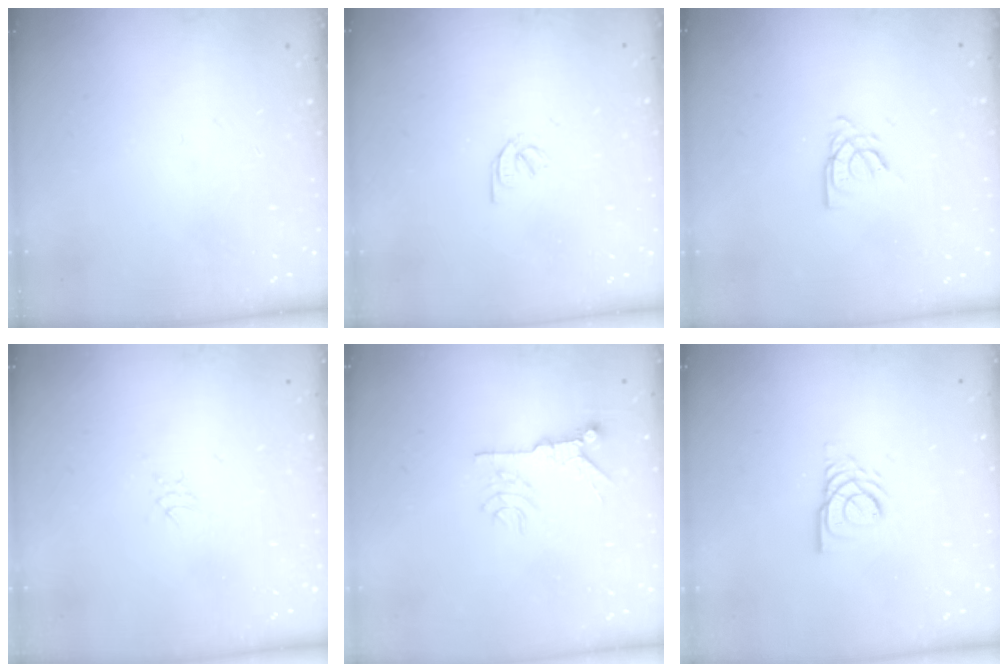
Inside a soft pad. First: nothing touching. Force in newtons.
{"total": 2.0, "press": 2.0, "slide": 0.3}
{"total": 4.7, "press": 4.7, "slide": 0.3}
{"total": 2.2, "press": 2.2, "slide": 0.4}
{"total": 7.3, "press": 7.3, "slide": 0.7}
{"total": 5.7, "press": 5.7, "slide": 0.6}